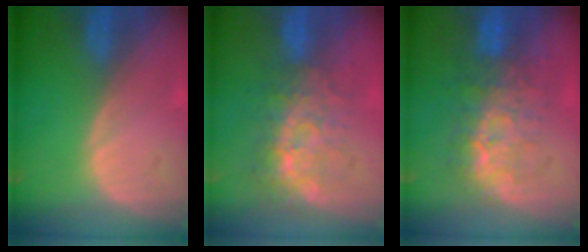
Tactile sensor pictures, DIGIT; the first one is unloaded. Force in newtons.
{"total": 8.5, "press": 7.5, "slide": 4.1}
{"total": 8.5, "press": 8.0, "slide": 2.9}